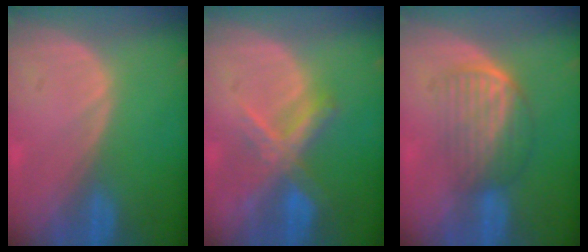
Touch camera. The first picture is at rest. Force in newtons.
{"total": 7.3, "press": 6.2, "slide": 3.8}
{"total": 7.2, "press": 6.0, "slide": 4.0}